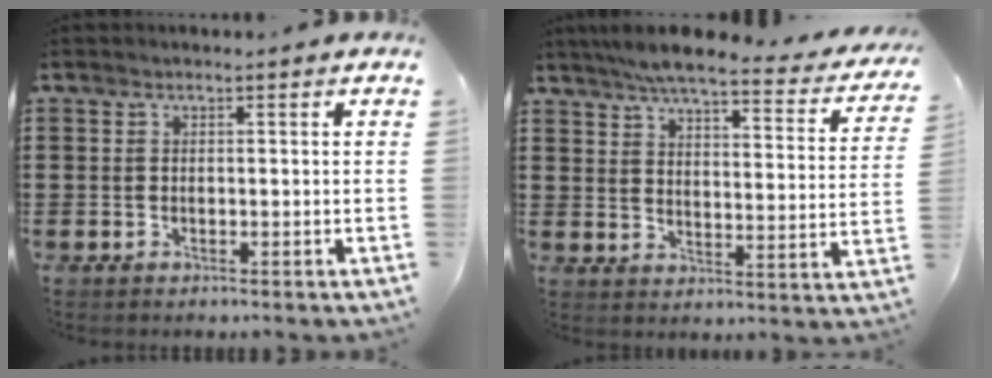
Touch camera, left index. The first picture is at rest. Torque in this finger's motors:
{"motor_torque": [2.14, 0.00, 0.83, 0.13]}